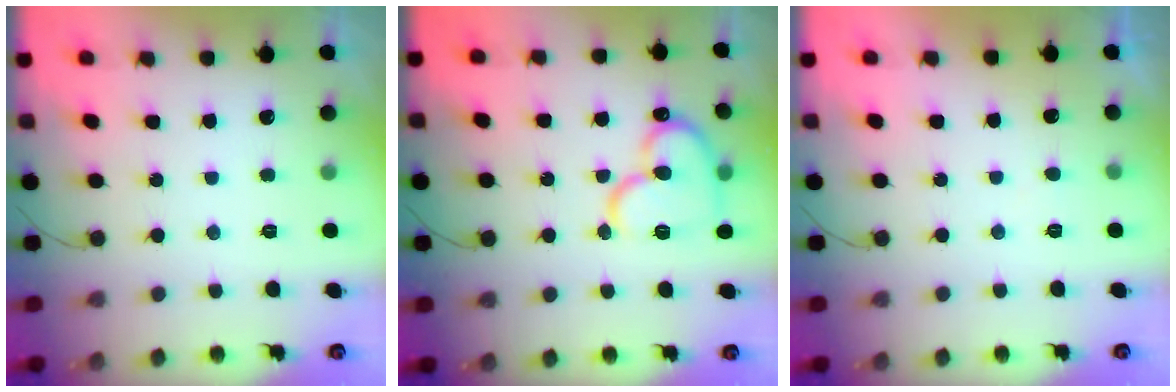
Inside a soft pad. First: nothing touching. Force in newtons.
{"total": 15.2, "press": 15.2, "slide": 1.5}
{"total": 2.3, "press": 2.3, "slide": 0.1}